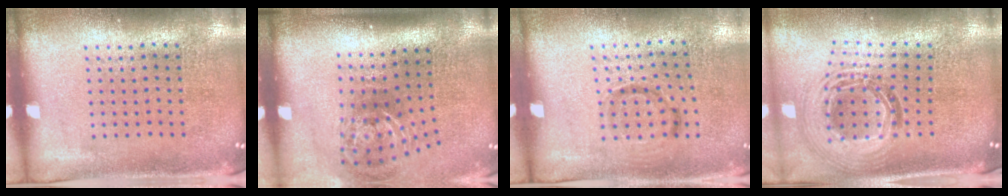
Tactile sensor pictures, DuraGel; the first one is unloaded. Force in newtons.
{"total": 1.9, "press": 1.2, "slide": 1.5}
{"total": 1.0, "press": 0.6, "slide": 0.8}
{"total": 1.6, "press": 1.4, "slide": 0.8}